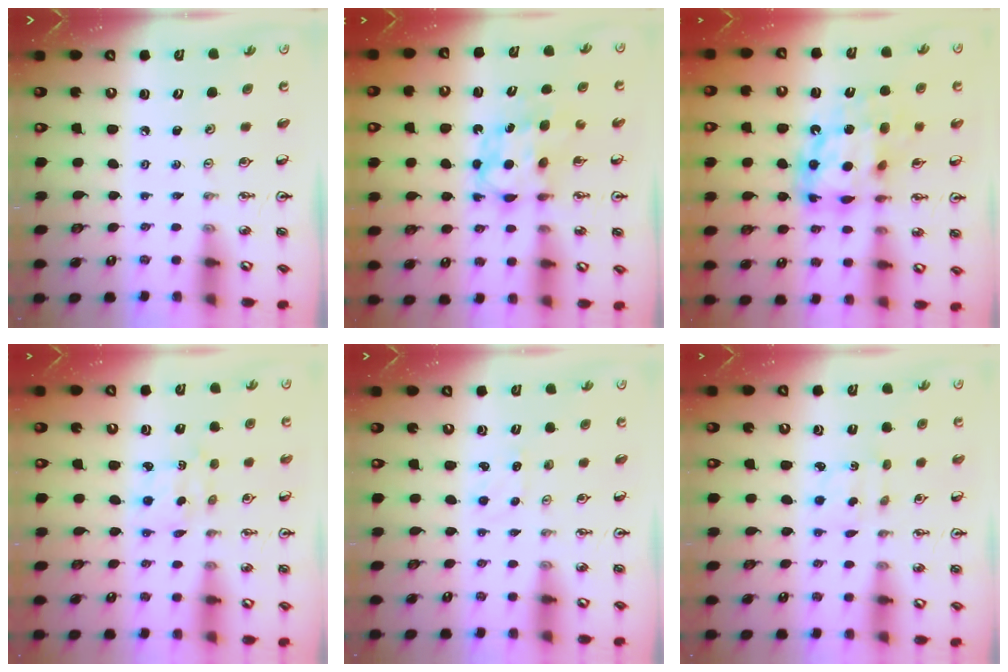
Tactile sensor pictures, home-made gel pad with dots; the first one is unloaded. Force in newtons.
{"total": 6.2, "press": 6.2, "slide": 0.2}
{"total": 14.2, "press": 14.1, "slide": 1.3}
{"total": 2.4, "press": 2.4, "slide": 0.3}
{"total": 2.2, "press": 2.2, "slide": 0.3}
{"total": 2.1, "press": 2.0, "slide": 0.6}